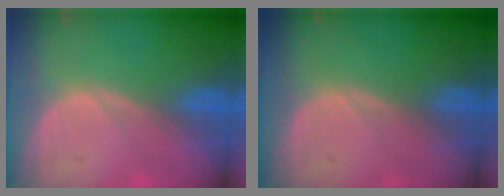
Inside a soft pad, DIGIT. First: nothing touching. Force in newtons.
{"total": 0.0}